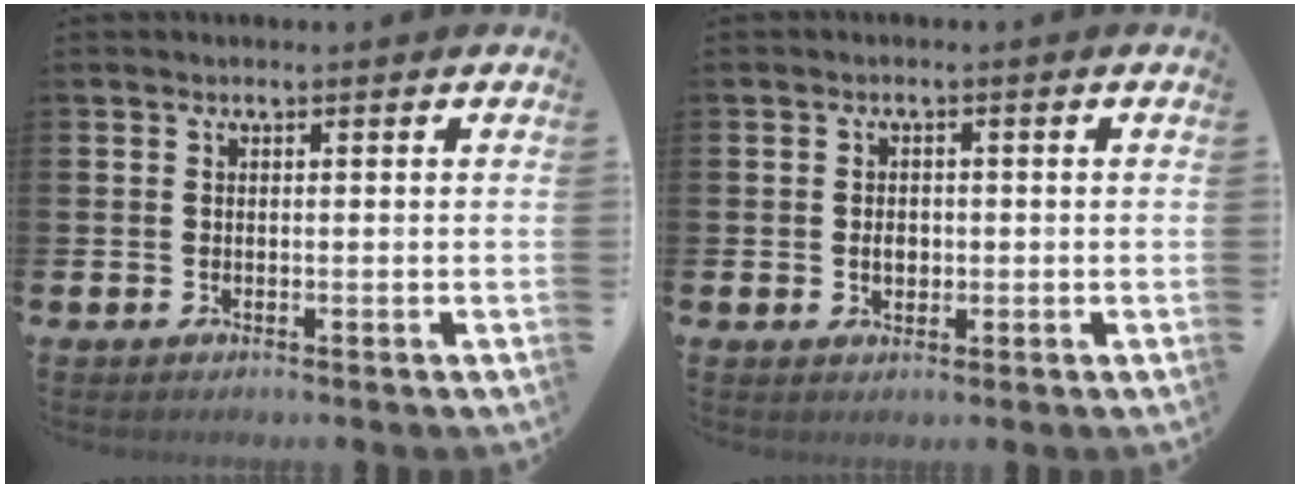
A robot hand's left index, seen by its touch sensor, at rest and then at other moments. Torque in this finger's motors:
{"motor_torque": [0.28, -0.12, 0.03, 0.06]}